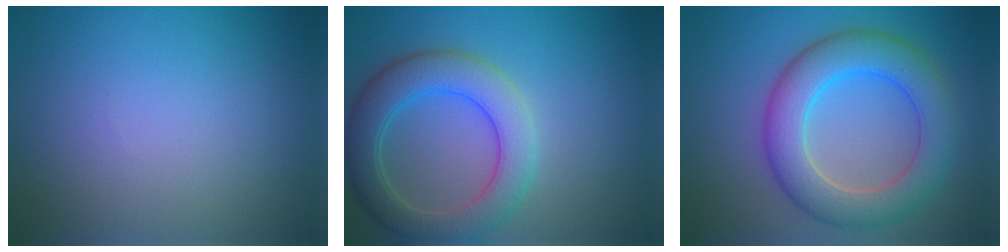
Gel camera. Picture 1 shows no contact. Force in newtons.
{"total": 6.0, "press": 6.0, "slide": 0.3}
{"total": 7.4, "press": 7.3, "slide": 0.5}